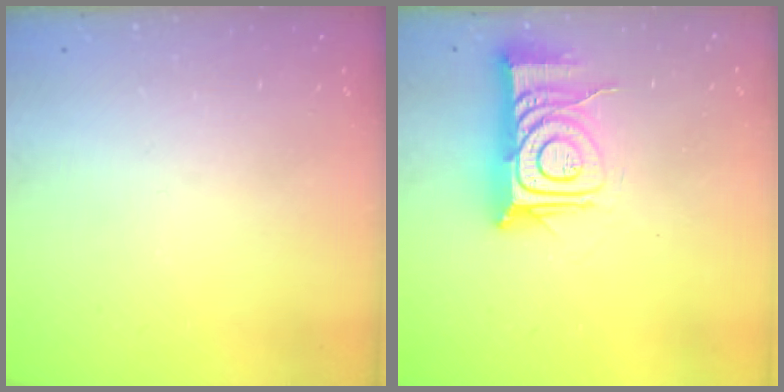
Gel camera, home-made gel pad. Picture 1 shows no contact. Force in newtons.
{"total": 14.8, "press": 14.7, "slide": 1.0}